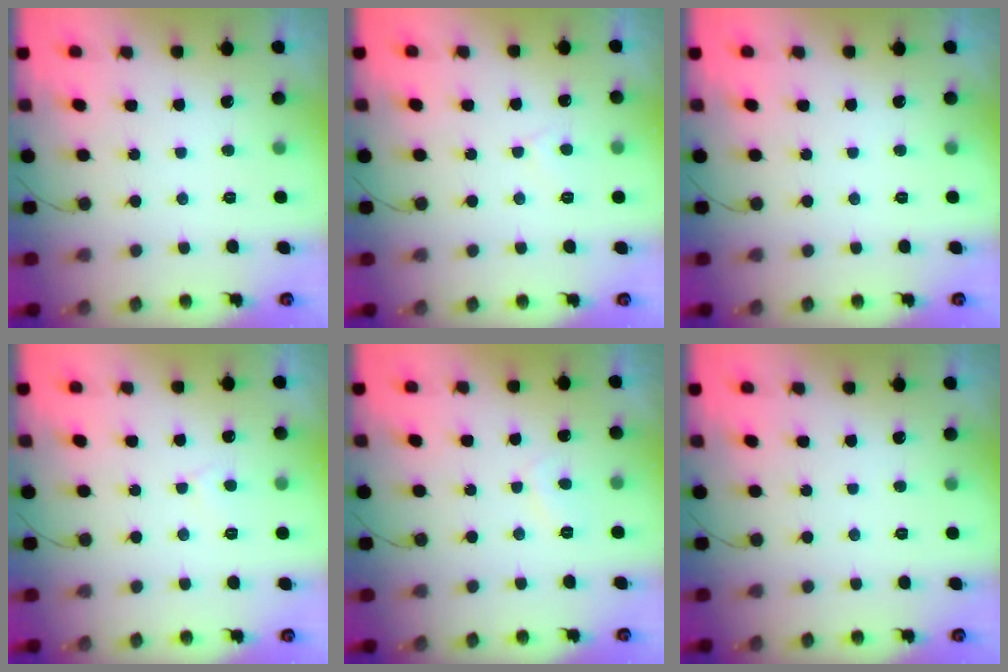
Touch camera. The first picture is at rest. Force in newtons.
{"total": 2.4, "press": 2.4, "slide": 0.2}
{"total": 0.0}
{"total": 2.4, "press": 2.4, "slide": 0.2}
{"total": 1.3, "press": 1.2, "slide": 0.6}
{"total": 0.0}